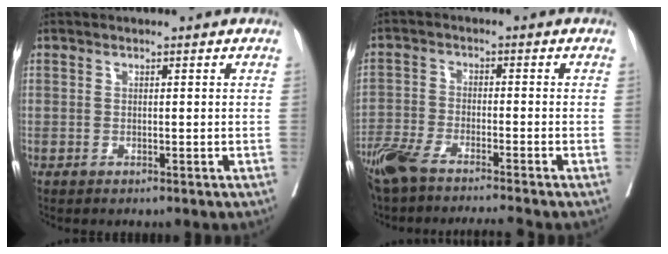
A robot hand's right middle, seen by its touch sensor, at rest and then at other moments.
{"total": 9.5, "force": [-8.1, 0.3, 4.9], "torque": [-0.087, -0.021, -0.142]}